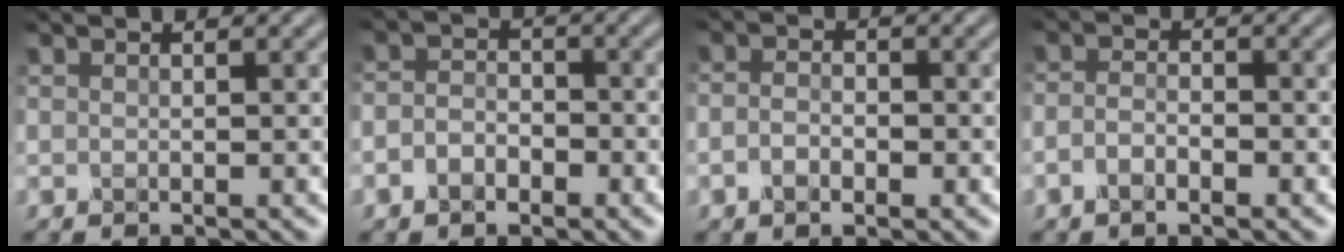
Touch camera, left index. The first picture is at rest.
{"total": 2.5, "force": [-1.2, 1.8, 1.3], "torque": [-0.024, 0.003, -0.030]}
{"total": 2.1, "force": [-0.7, 1.2, 1.5], "torque": [-0.030, 0.000, -0.018]}
{"total": 2.0, "force": [-1.0, 0.9, 1.5], "torque": [-0.029, 0.002, -0.024]}